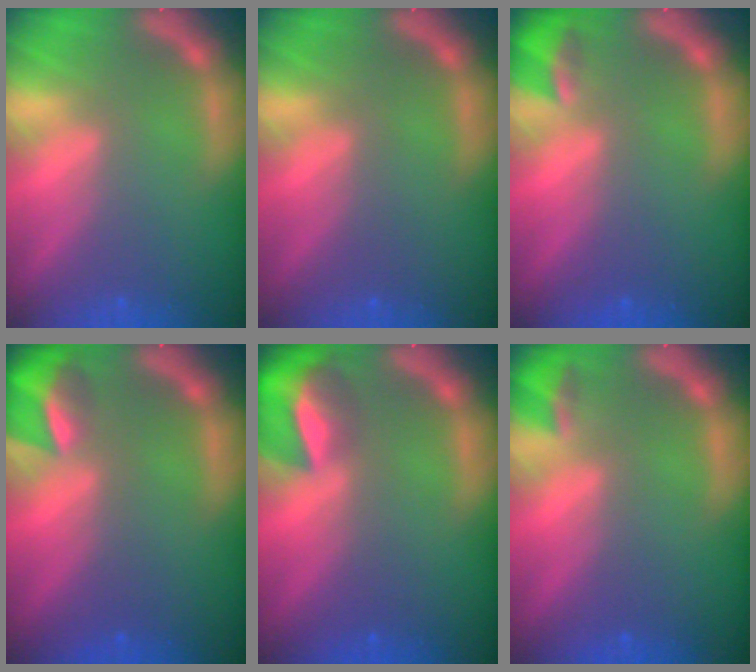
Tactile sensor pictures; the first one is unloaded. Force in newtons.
{"total": 0.0}
{"total": 2.4}
{"total": 4.4}
{"total": 6.9}
{"total": 1.9}